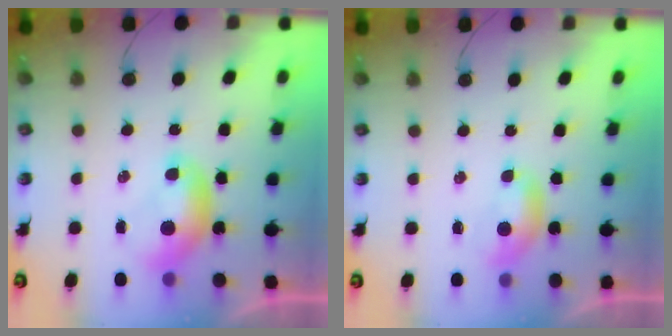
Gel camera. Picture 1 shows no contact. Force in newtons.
{"total": 2.4, "press": 2.3, "slide": 0.5}